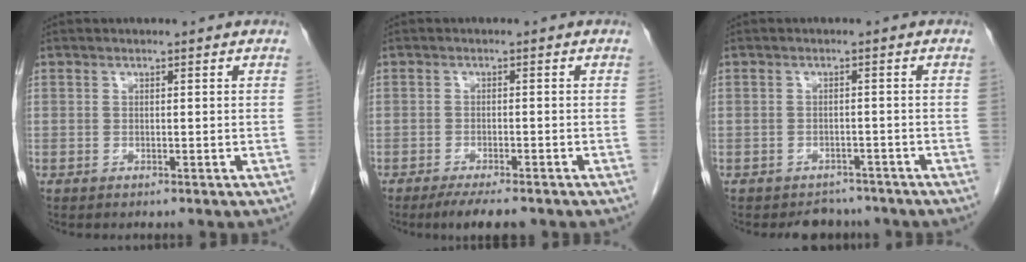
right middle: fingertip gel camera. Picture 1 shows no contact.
{"total": 5.6, "force": [-4.4, 1.0, 3.3], "torque": [-0.049, -0.010, -0.066]}
{"total": 3.6, "force": [-3.1, 1.7, -0.2], "torque": [0.001, 0.006, -0.044]}